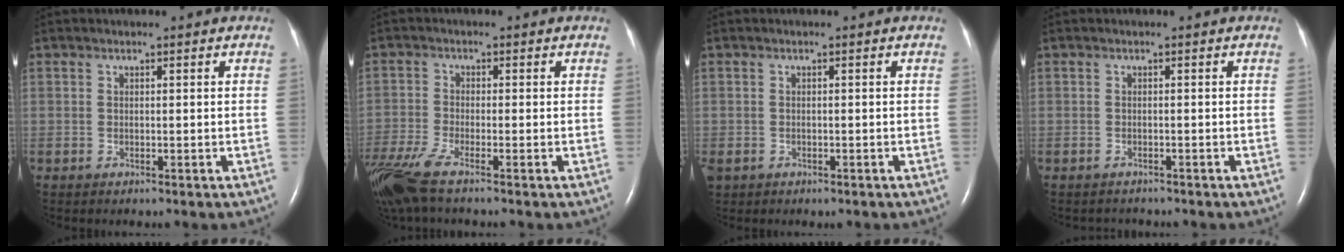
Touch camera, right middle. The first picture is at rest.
{"total": 7.9, "force": [-5.9, 0.7, 5.2], "torque": [-0.118, -0.021, -0.117]}
{"total": 2.3, "force": [-1.3, 1.7, 0.8], "torque": [-0.019, -0.001, -0.018]}
{"total": 1.7, "force": [-1.6, 0.6, -0.1], "torque": [-0.004, -0.004, -0.022]}